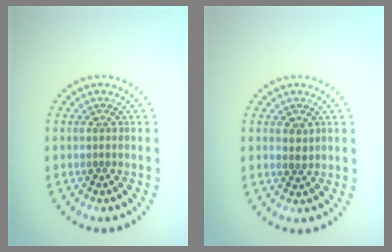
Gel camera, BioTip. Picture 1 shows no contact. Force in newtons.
{"total": 0.7, "press": 0.7, "slide": 0.2}